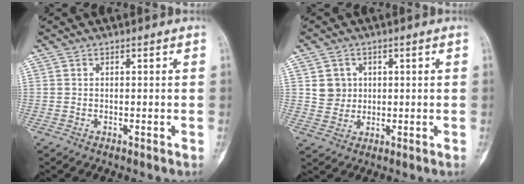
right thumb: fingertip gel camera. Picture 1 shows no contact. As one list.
[{"total": 4.5, "force": [1.1, 4.2, 1.1], "torque": [0.003, -0.003, 0.022]}]